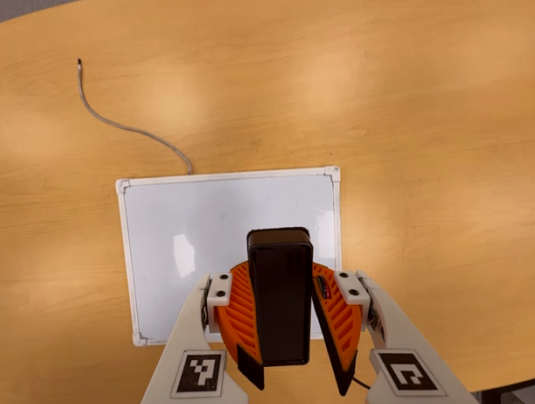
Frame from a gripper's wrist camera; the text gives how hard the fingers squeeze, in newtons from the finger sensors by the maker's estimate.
{"total": 9.8, "left": 10.2, "right": 9.4}